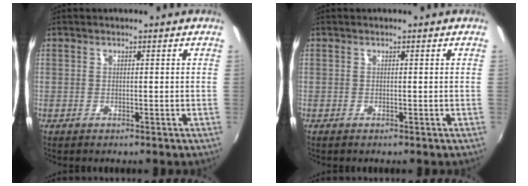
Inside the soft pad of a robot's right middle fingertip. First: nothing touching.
{"total": 0.0}